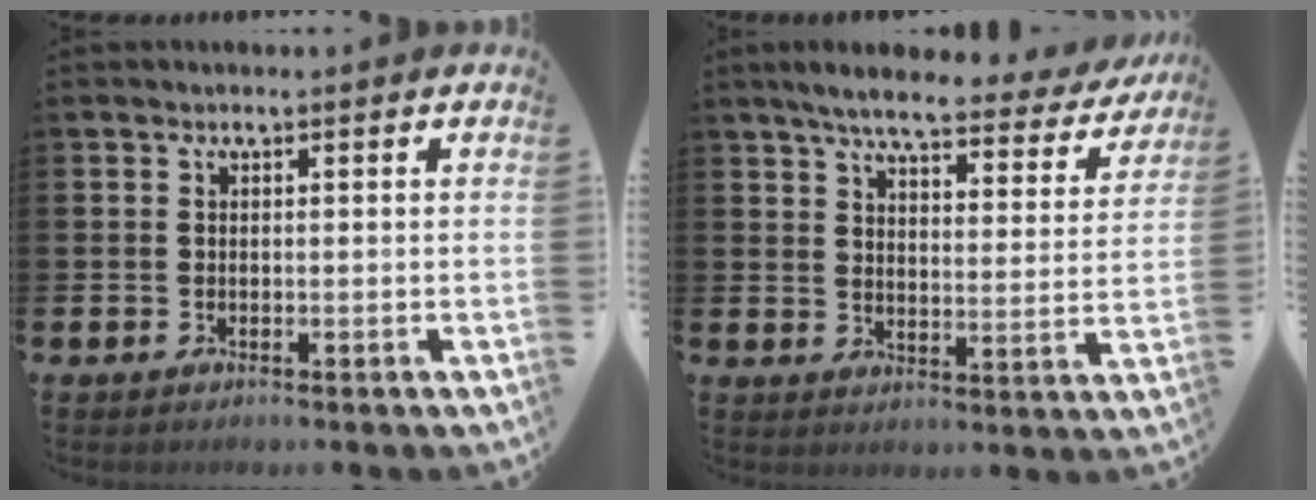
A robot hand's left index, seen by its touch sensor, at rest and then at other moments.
{"total": 6.2, "force": [5.4, 1.0, 2.9], "torque": [-0.071, -0.029, 0.086]}